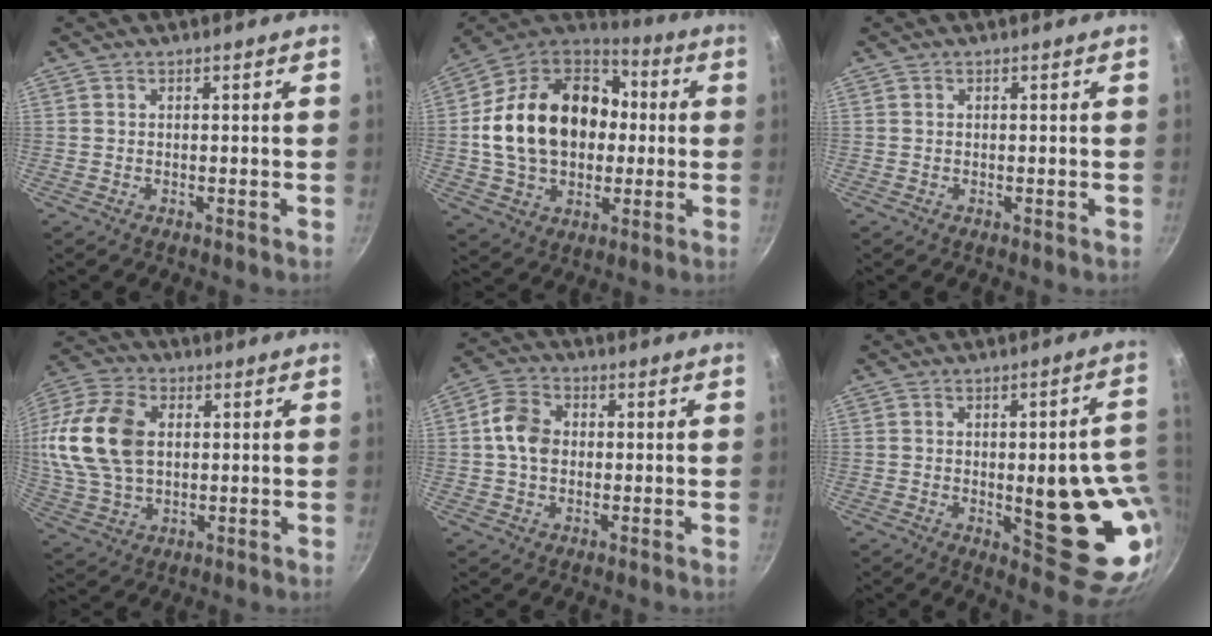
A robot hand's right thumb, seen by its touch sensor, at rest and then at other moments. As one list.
[{"total": 24.1, "force": [1.0, 17.8, 16.2], "torque": [-0.261, 0.043, 0.017]}, {"total": 0.0}, {"total": 18.5, "force": [2.5, 12.3, 13.5], "torque": [-0.261, 0.012, 0.044]}, {"total": 7.3, "force": [0.2, 5.5, 4.7], "torque": [-0.074, 0.017, -0.006]}, {"total": 19.8, "force": [-1.4, 7.0, 18.5], "torque": [-0.182, -0.014, -0.011]}]